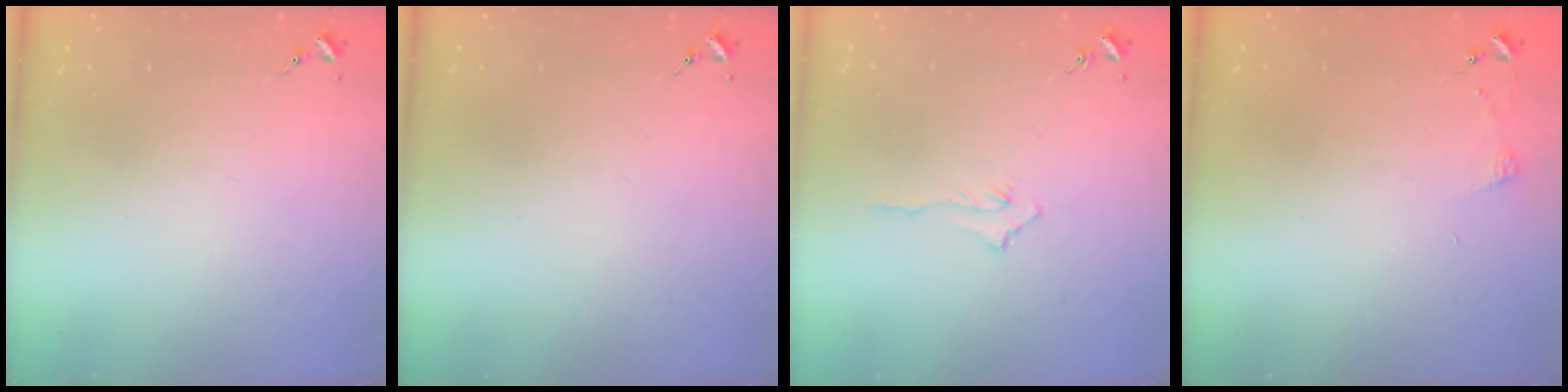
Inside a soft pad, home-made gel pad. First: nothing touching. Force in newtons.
{"total": 0.0}
{"total": 3.2, "press": 3.2, "slide": 0.4}
{"total": 3.9, "press": 3.9, "slide": 0.4}